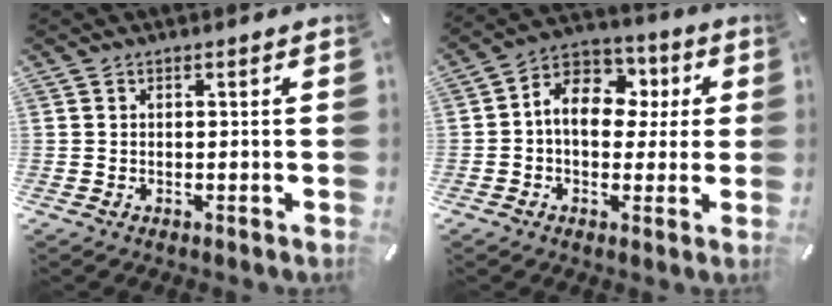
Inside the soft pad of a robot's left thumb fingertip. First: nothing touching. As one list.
[{"total": 11.0, "force": [0.8, 8.7, 6.8], "torque": [-0.117, 0.004, 0.012]}]